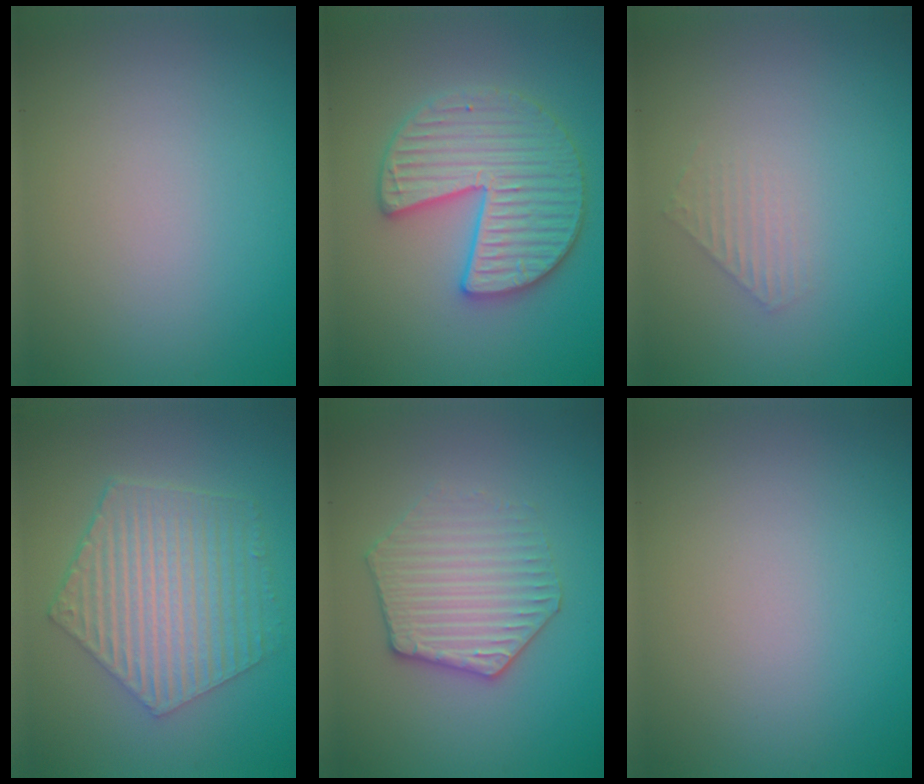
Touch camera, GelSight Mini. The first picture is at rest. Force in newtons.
{"total": 6.0, "press": 5.9, "slide": 1.0}
{"total": 1.3, "press": 1.3, "slide": 0.2}
{"total": 6.7, "press": 4.9, "slide": 4.6}
{"total": 3.6, "press": 3.6, "slide": 0.6}
{"total": 0.0}